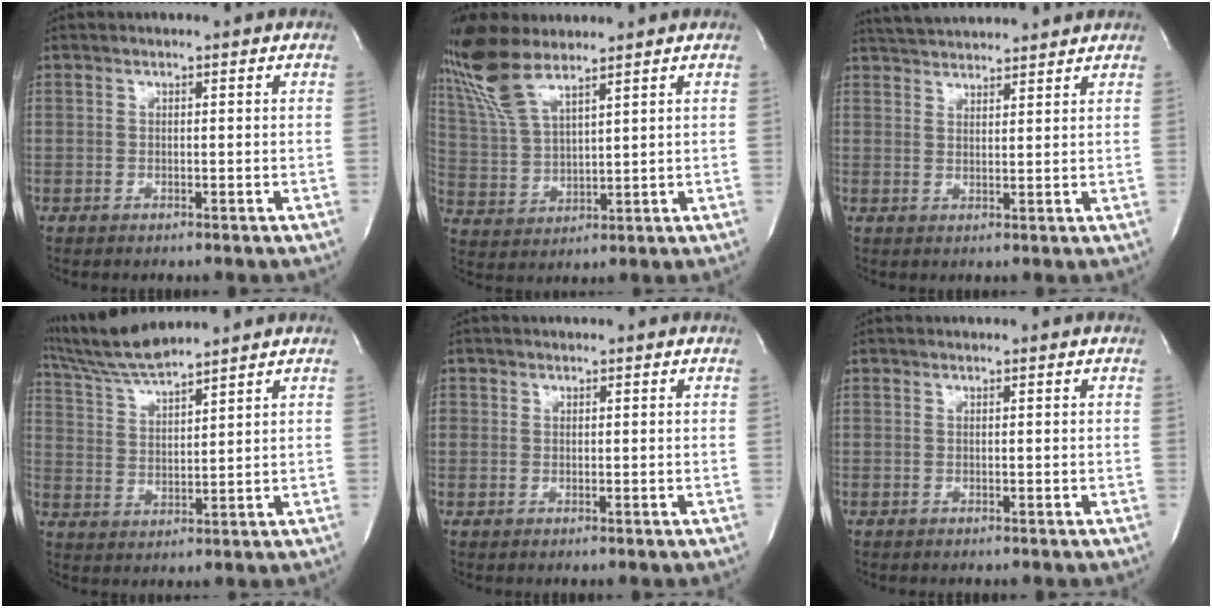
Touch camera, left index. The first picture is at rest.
{"total": 10.7, "force": [8.4, 2.7, 6.1], "torque": [-0.142, 0.010, 0.177]}
{"total": 9.3, "force": [9.0, 0.6, 2.6], "torque": [-0.053, 0.031, 0.137]}
{"total": 8.1, "force": [7.6, -0.7, 2.7], "torque": [-0.067, 0.012, 0.154]}
{"total": 1.2, "force": [0.2, 1.2, 0.2], "torque": [0.007, 0.003, 0.002]}
{"total": 0.0}